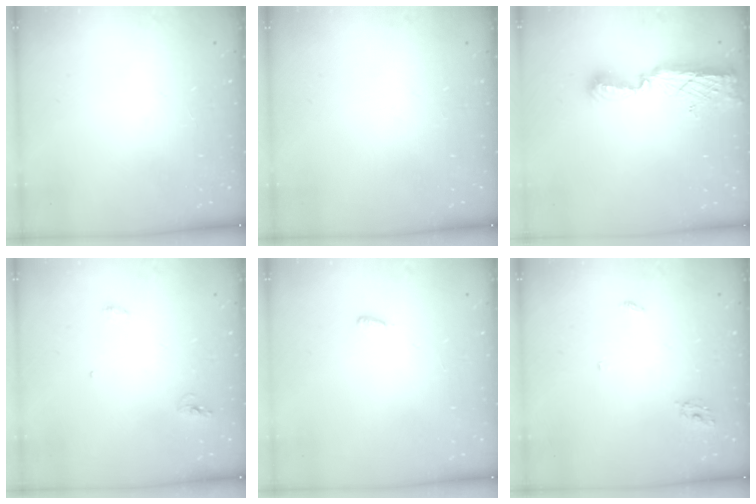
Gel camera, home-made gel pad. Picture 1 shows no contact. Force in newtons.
{"total": 0.0}
{"total": 11.4, "press": 10.2, "slide": 4.9}
{"total": 7.7, "press": 4.3, "slide": 6.3}
{"total": 2.7, "press": 2.6, "slide": 0.9}
{"total": 4.0, "press": 4.0, "slide": 0.3}